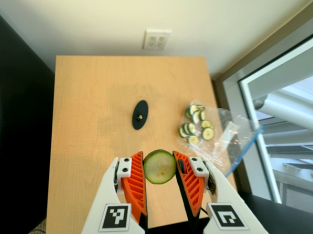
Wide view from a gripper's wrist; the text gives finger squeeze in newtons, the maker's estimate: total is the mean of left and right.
{"total": 9.5, "left": 9.5, "right": 9.5}